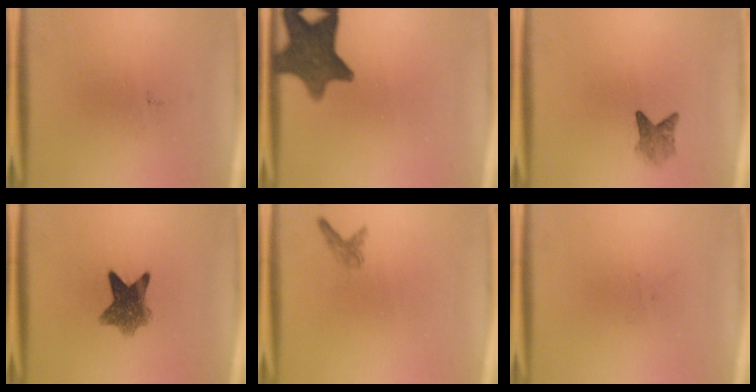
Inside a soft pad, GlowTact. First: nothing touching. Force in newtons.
{"total": 11.2}
{"total": 2.6}
{"total": 7.1}
{"total": 1.1}
{"total": 0.0}